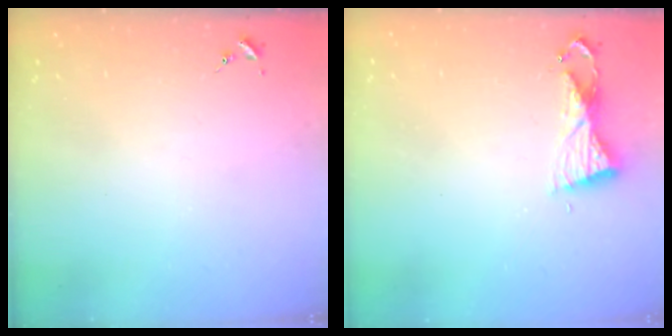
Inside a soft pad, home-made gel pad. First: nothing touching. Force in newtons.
{"total": 6.2, "press": 6.1, "slide": 0.6}